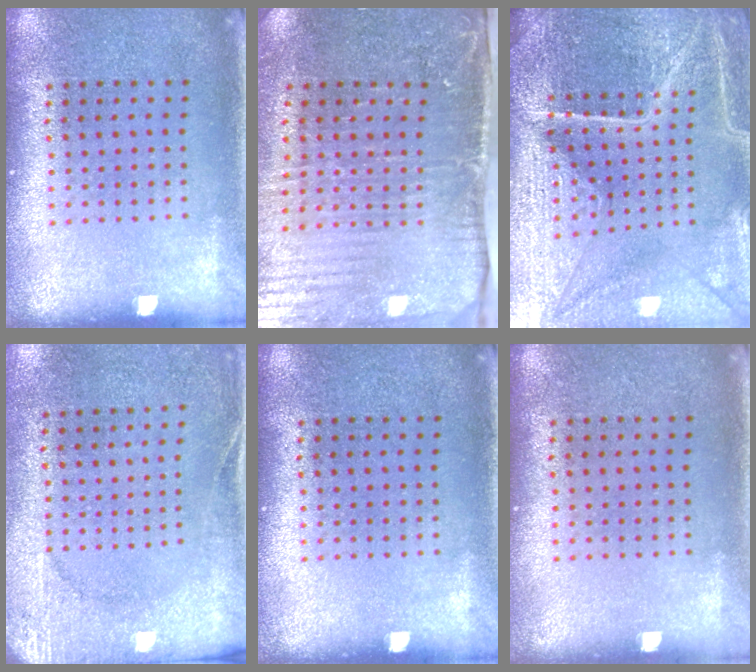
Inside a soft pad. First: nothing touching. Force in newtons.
{"total": 4.5, "press": 3.7, "slide": 2.5}
{"total": 5.4, "press": 5.0, "slide": 2.0}
{"total": 2.7, "press": 2.3, "slide": 1.3}
{"total": 0.0}
{"total": 0.0}